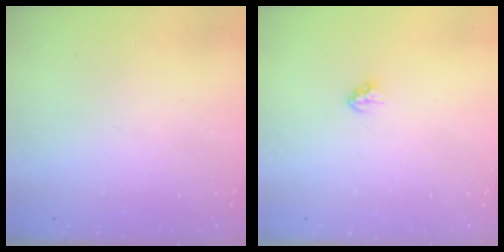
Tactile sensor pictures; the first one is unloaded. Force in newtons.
{"total": 2.9, "press": 2.9, "slide": 0.2}